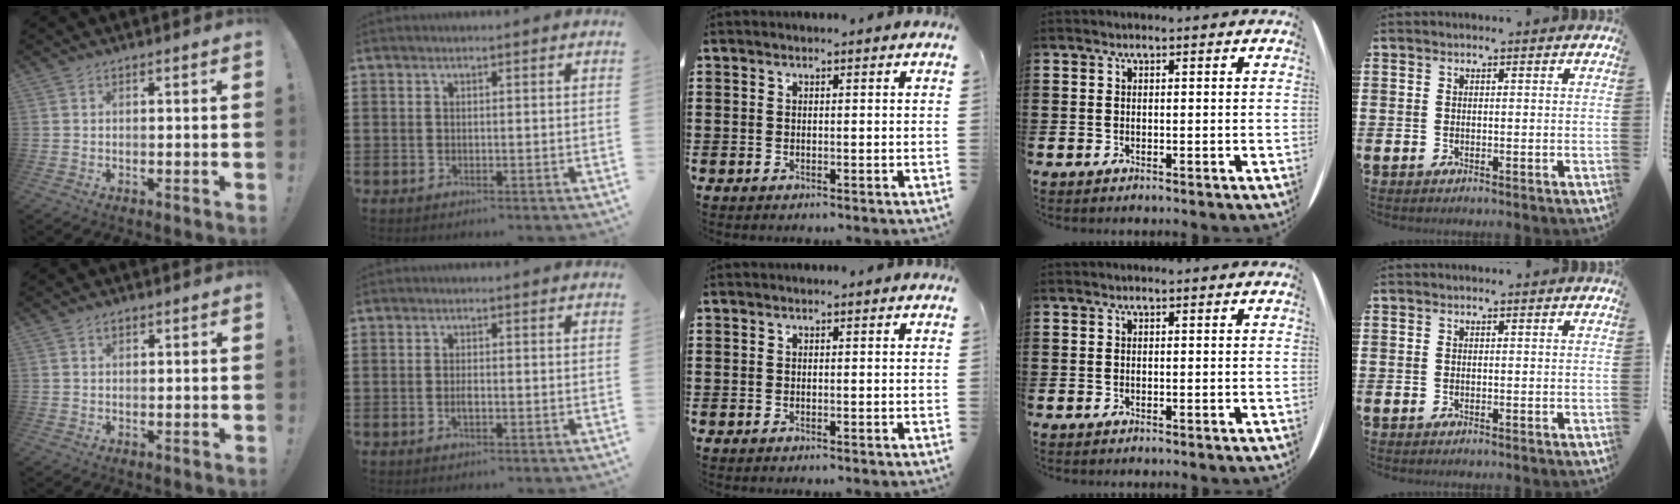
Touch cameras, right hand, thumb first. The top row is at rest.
{"thumb": {"total": 1.3, "force": [0.8, 0.7, 0.7], "torque": [-0.015, 0.002, 0.014]}, "index": {"total": 1.3, "force": [-0.3, 0.4, 1.2], "torque": [-0.024, 0.000, -0.005]}}